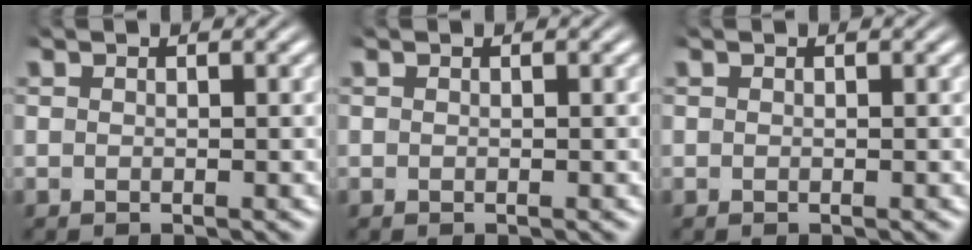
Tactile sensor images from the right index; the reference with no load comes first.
{"total": 0.8, "force": [-0.2, -0.8, -0.3], "torque": [0.011, -0.010, 0.005]}
{"total": 0.0}